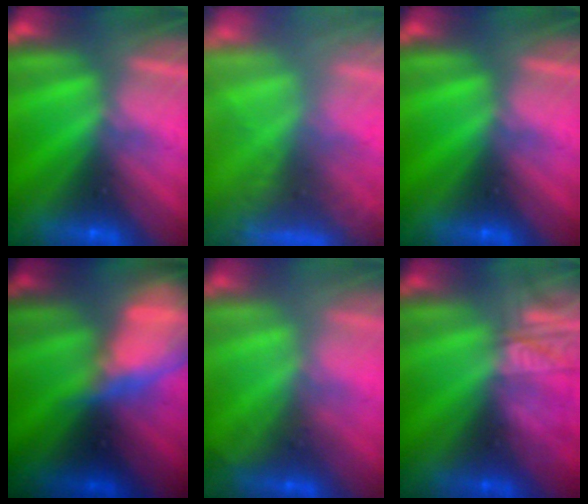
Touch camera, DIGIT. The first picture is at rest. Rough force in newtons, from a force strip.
{"total": 6.9}
{"total": 0.0}
{"total": 9.4}
{"total": 2.2}
{"total": 2.3}